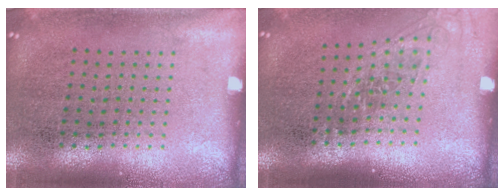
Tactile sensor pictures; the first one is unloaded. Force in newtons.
{"total": 1.2, "press": 1.0, "slide": 0.8}